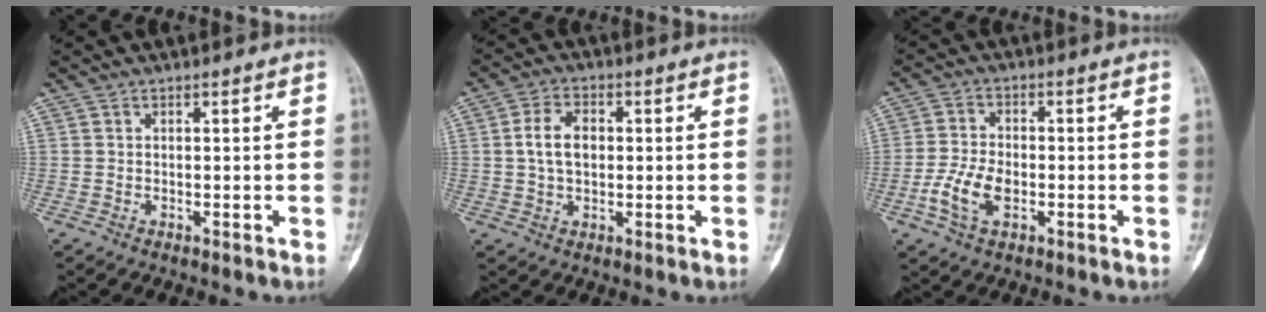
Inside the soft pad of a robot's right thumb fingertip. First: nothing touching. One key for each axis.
{"total": 6.2, "fx": 0.5, "fy": 4.1, "fz": 4.7, "tx": -0.082, "ty": 0.011, "tz": 0.007}
{"total": 7.1, "fx": -2.3, "fy": 4.0, "fz": 5.4, "tx": -0.114, "ty": 0.009, "tz": -0.048}